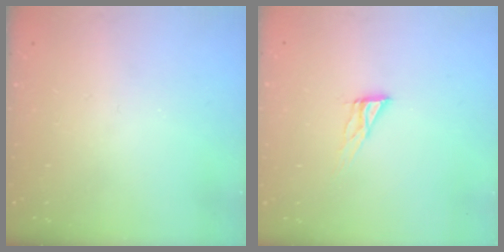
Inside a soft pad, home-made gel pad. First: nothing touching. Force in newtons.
{"total": 6.9, "press": 6.8, "slide": 0.5}